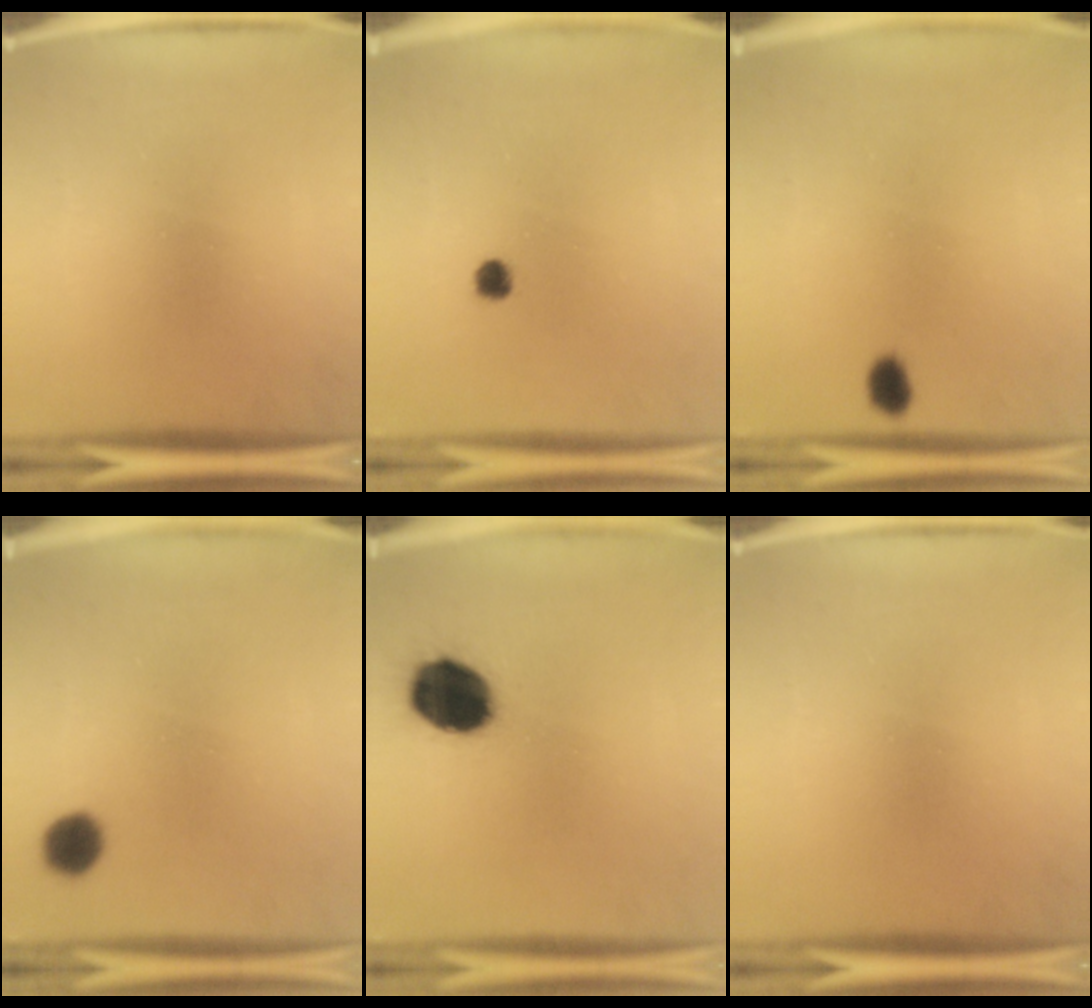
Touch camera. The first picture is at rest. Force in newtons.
{"total": 2.0}
{"total": 2.4}
{"total": 4.8}
{"total": 14.8}
{"total": 0.0}